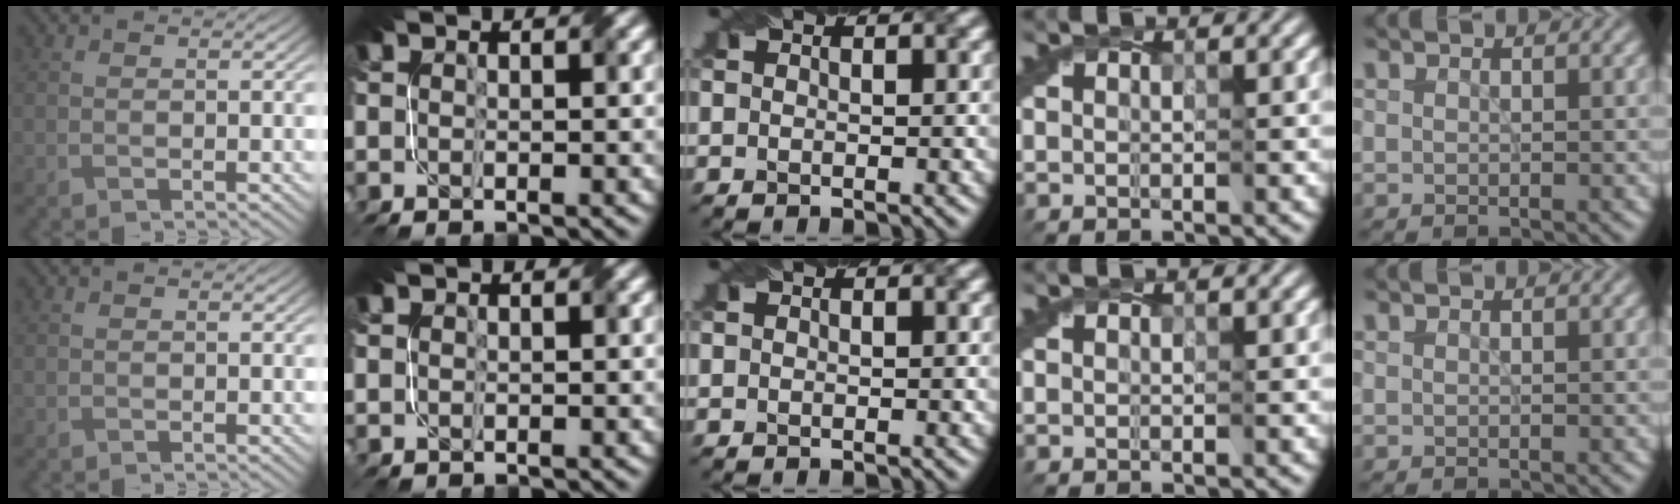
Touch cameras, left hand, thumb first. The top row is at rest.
{"index": {"total": 0.7, "force": [0.5, 0.3, -0.4], "torque": [0.007, 0.003, 0.012]}}